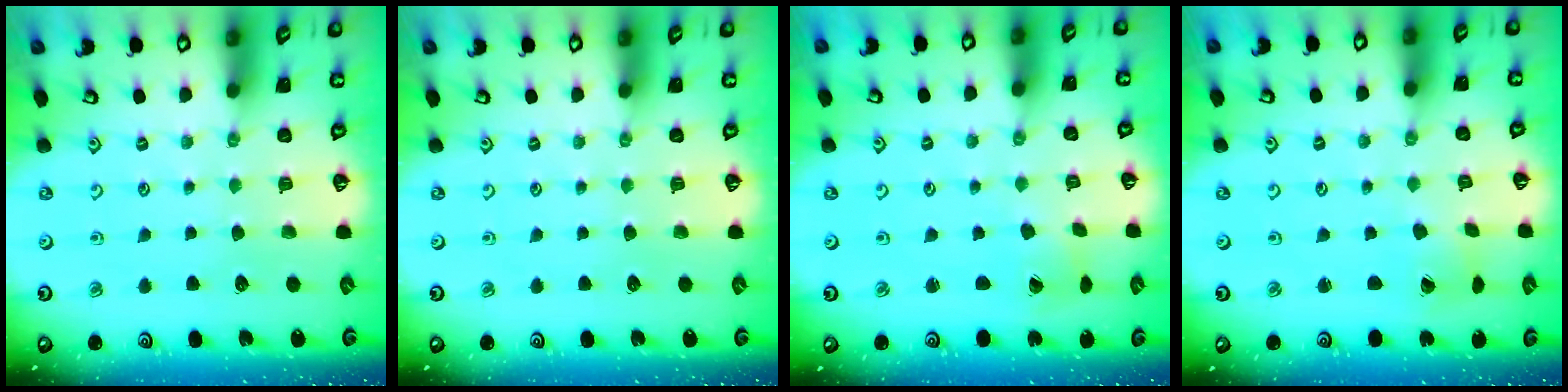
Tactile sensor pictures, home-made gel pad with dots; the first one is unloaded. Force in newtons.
{"total": 0.0}
{"total": 1.6, "press": 1.5, "slide": 0.3}
{"total": 1.4, "press": 1.4, "slide": 0.2}